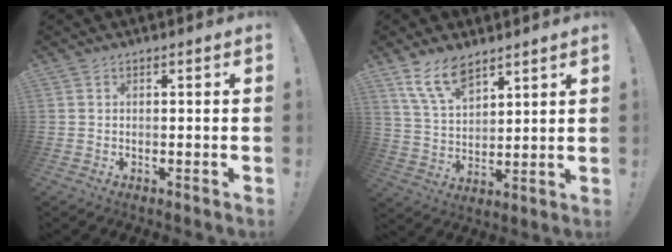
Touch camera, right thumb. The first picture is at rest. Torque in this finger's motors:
{"motor_torque": [0.08, 0.08, 0.25, 0.25, 0.02]}